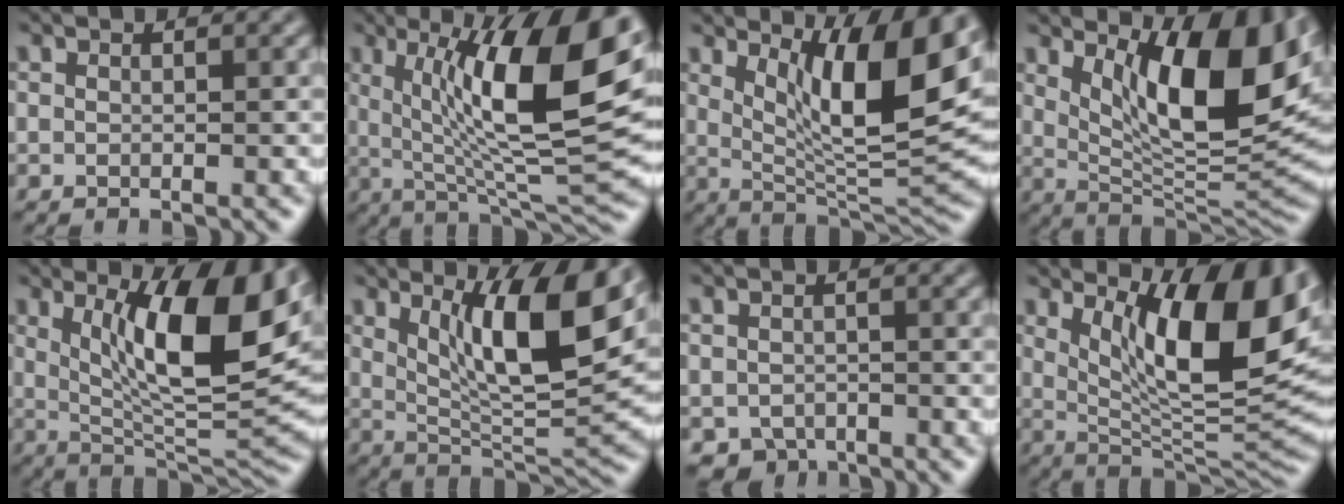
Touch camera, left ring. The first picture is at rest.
{"total": 13.5, "force": [3.6, 3.4, 12.6], "torque": [-0.185, -0.002, 0.060]}
{"total": 11.3, "force": [4.5, 2.9, 10.0], "torque": [-0.148, -0.008, 0.081]}
{"total": 12.9, "force": [4.2, 4.6, 11.3], "torque": [-0.166, -0.006, 0.073]}
{"total": 12.5, "force": [3.8, 3.7, 11.3], "torque": [-0.180, -0.003, 0.067]}
{"total": 10.8, "force": [4.3, 2.8, 9.5], "torque": [-0.147, -0.011, 0.077]}
{"total": 2.3, "force": [-1.7, 1.6, 0.5], "torque": [-0.002, -0.007, -0.031]}
{"total": 13.3, "force": [4.4, 4.5, 11.8], "torque": [-0.164, -0.007, 0.075]}